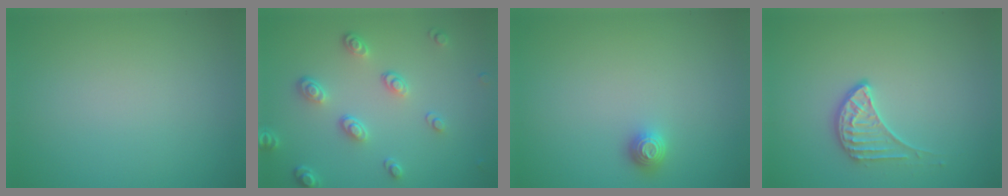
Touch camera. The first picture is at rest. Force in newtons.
{"total": 3.5, "press": 2.8, "slide": 2.2}
{"total": 1.4, "press": 1.2, "slide": 0.5}
{"total": 2.0, "press": 1.5, "slide": 1.3}